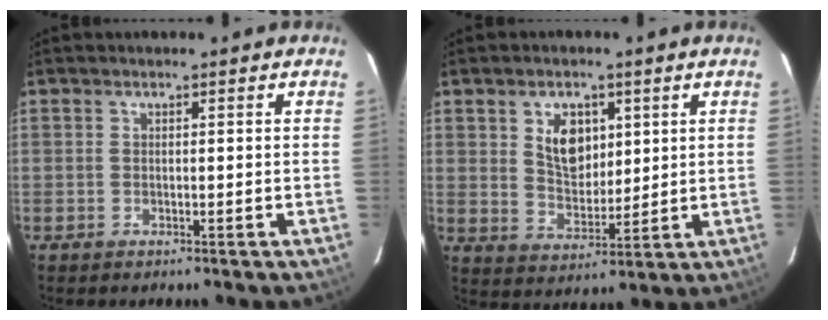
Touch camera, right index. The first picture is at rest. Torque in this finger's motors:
{"motor_torque": [0.72, 0.61, 0.16, 0.08]}